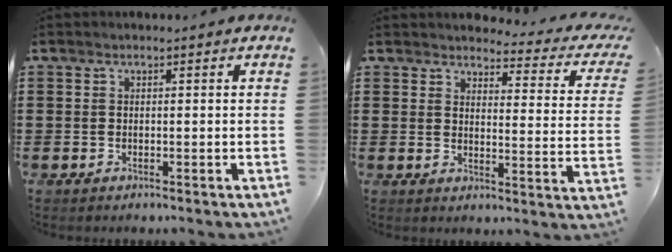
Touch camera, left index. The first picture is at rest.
{"total": 3.3, "force": [3.1, 0.3, 1.1], "torque": [-0.033, -0.023, 0.047]}